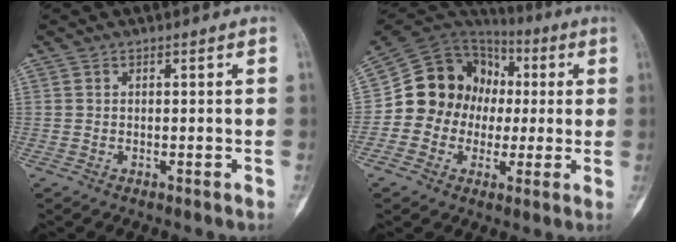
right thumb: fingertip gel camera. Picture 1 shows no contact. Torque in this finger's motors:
{"motor_torque": [1.49, 2.07, 0.04, 0.00, 0.07]}